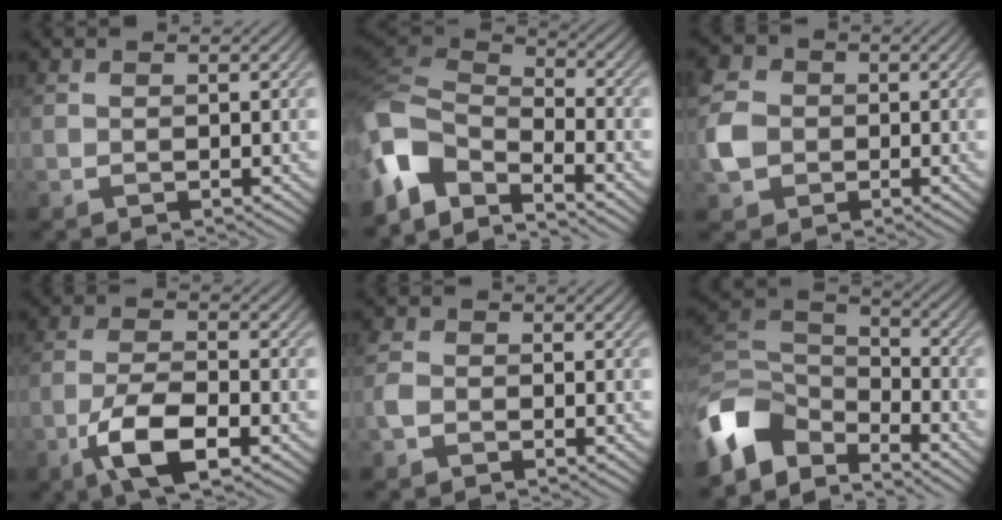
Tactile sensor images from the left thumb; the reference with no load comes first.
{"total": 10.5, "force": [-6.2, 5.2, 6.7], "torque": [-0.155, -0.009, -0.133]}
{"total": 5.0, "force": [-0.7, 4.4, 2.4], "torque": [-0.066, 0.003, -0.025]}
{"total": 7.7, "force": [-3.7, 2.9, 6.1], "torque": [-0.129, 0.001, -0.078]}
{"total": 2.1, "force": [-1.0, 1.5, 1.1], "torque": [-0.025, 0.003, -0.029]}
{"total": 9.6, "force": [-6.5, 5.3, 4.6], "torque": [-0.112, -0.004, -0.143]}